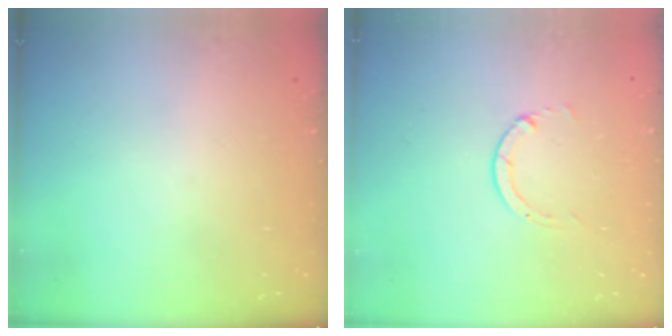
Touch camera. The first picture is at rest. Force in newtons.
{"total": 1.3, "press": 1.3, "slide": 0.2}